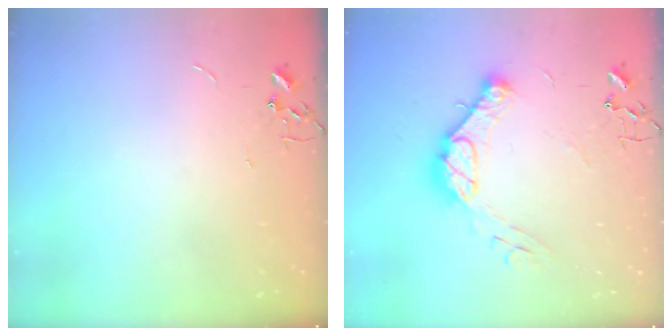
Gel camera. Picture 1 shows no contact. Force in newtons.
{"total": 14.4, "press": 14.4, "slide": 1.1}